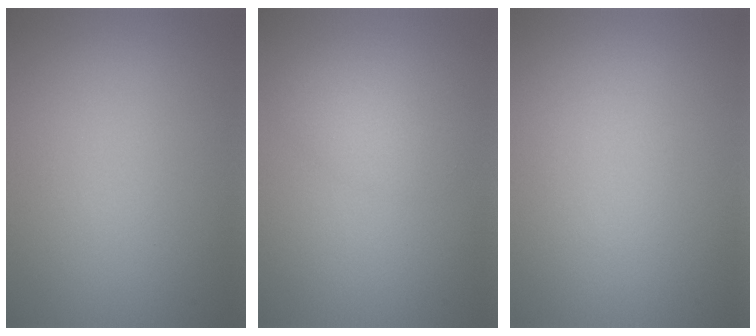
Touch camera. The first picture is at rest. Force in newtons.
{"total": 1.7, "press": 1.7, "slide": 0.1}
{"total": 0.0}